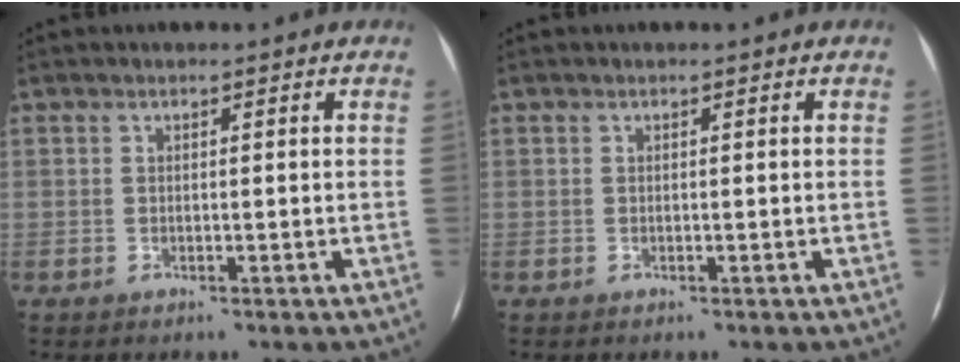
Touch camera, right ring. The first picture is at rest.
{"total": 0.0}